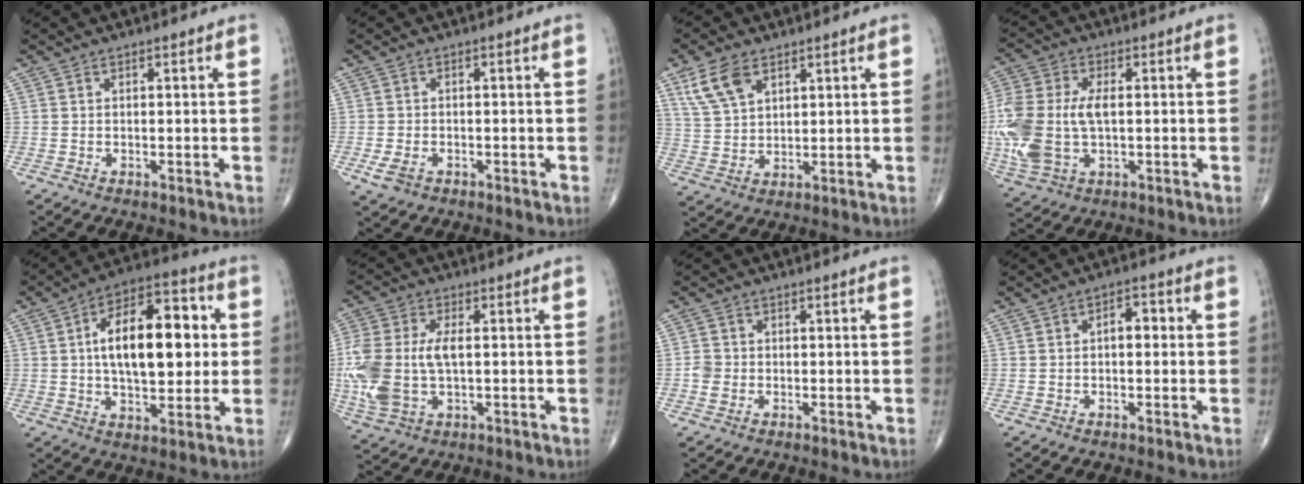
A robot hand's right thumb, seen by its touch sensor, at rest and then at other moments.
{"total": 3.2, "force": [-1.4, 2.1, 1.9], "torque": [-0.038, 0.002, -0.021]}
{"total": 7.9, "force": [4.4, 4.4, 4.9], "torque": [-0.087, -0.012, 0.093]}
{"total": 17.6, "force": [-0.9, 10.4, 14.2], "torque": [-0.365, -0.003, -0.009]}
{"total": 19.3, "force": [2.4, 9.6, 16.6], "torque": [-0.235, 0.017, 0.033]}
{"total": 15.8, "force": [-0.6, 9.1, 12.8], "torque": [-0.323, -0.001, -0.004]}
{"total": 2.9, "force": [-0.6, 2.4, 1.6], "torque": [-0.031, 0.007, -0.011]}
{"total": 3.6, "force": [0.2, 2.1, 3.0], "torque": [-0.035, 0.014, -0.002]}